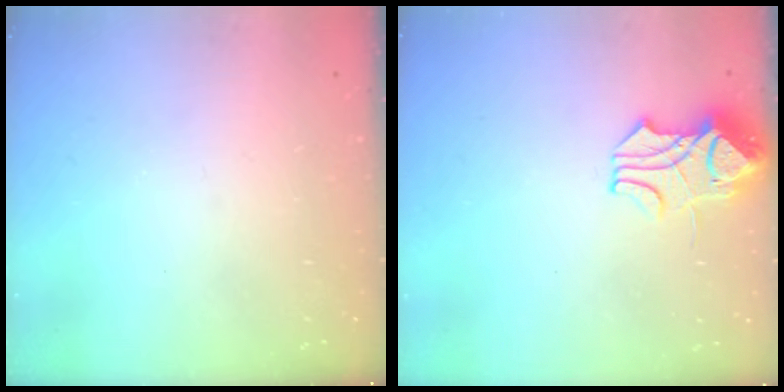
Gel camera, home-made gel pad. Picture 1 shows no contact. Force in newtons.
{"total": 5.5, "press": 5.4, "slide": 1.1}